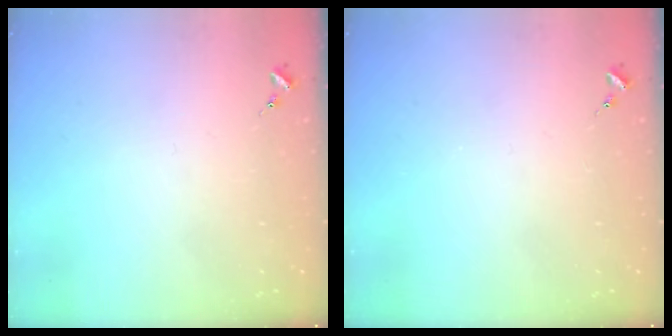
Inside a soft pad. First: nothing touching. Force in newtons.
{"total": 0.0}